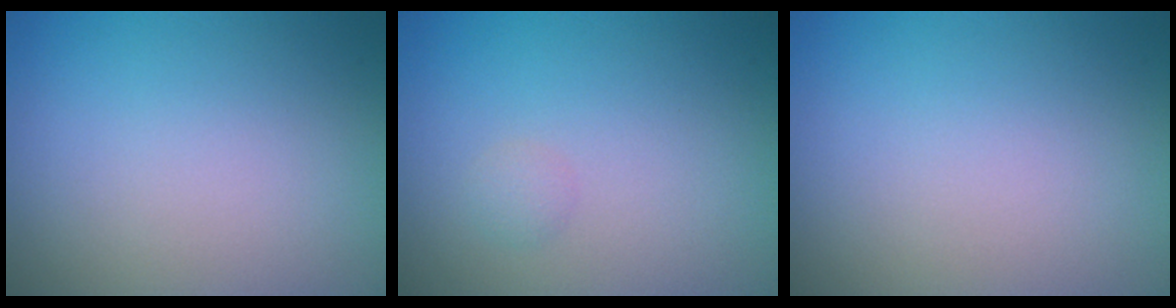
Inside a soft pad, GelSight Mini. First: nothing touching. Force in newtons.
{"total": 0.8, "press": 0.8, "slide": 0.0}
{"total": 0.0}